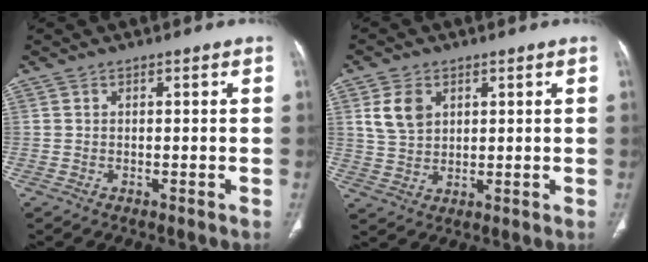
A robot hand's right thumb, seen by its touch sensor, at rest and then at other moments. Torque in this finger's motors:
{"motor_torque": [-0.29, 0.34, 0.67, 0.18, 0.04]}